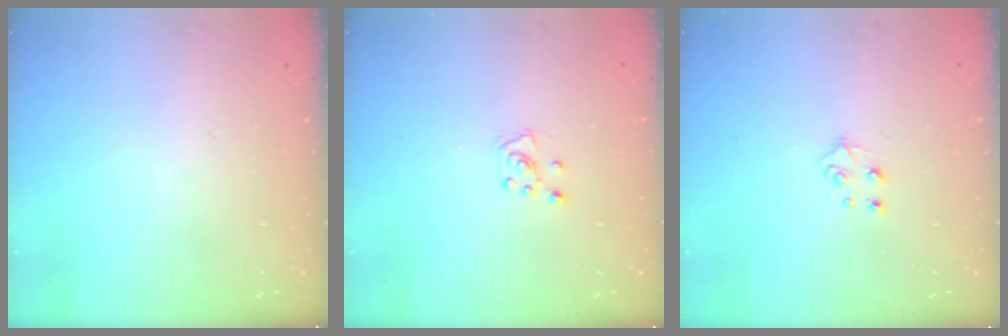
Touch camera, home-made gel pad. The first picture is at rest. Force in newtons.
{"total": 5.9, "press": 5.8, "slide": 0.7}
{"total": 4.8, "press": 4.8, "slide": 0.4}